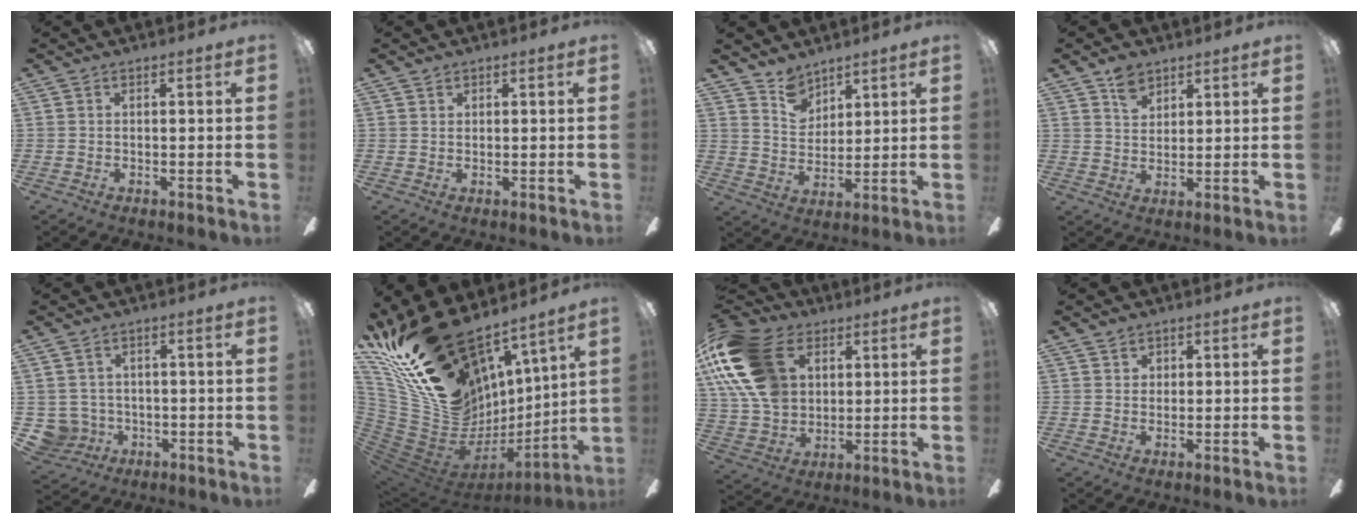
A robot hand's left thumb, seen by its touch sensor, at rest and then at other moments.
{"total": 0.9, "force": [0.7, 0.5, 0.2], "torque": [-0.003, 0.002, 0.014]}
{"total": 7.7, "force": [6.2, 4.4, 1.2], "torque": [-0.027, -0.031, 0.118]}
{"total": 5.5, "force": [3.9, 3.3, 2.0], "torque": [-0.027, -0.011, 0.069]}
{"total": 5.4, "force": [0.0, 5.4, 0.7], "torque": [-0.049, 0.000, 0.004]}
{"total": 29.2, "force": [19.6, 14.1, 16.4], "torque": [-0.289, -0.171, 0.394]}
{"total": 23.2, "force": [7.7, 16.0, 15.0], "torque": [-0.314, -0.013, 0.143]}
{"total": 1.9, "force": [1.3, 1.4, 0.1], "torque": [0.012, -0.001, 0.020]}